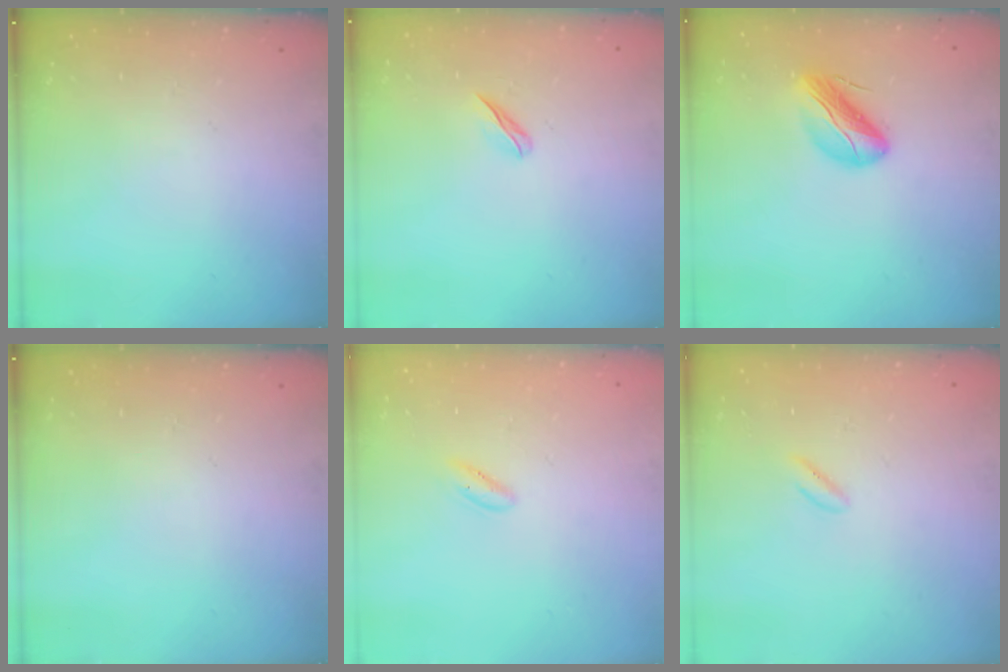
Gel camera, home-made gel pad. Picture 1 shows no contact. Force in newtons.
{"total": 2.5, "press": 2.4, "slide": 0.8}
{"total": 9.7, "press": 9.4, "slide": 2.4}
{"total": 0.0}
{"total": 2.1, "press": 2.0, "slide": 0.7}
{"total": 0.8, "press": 0.4, "slide": 0.7}